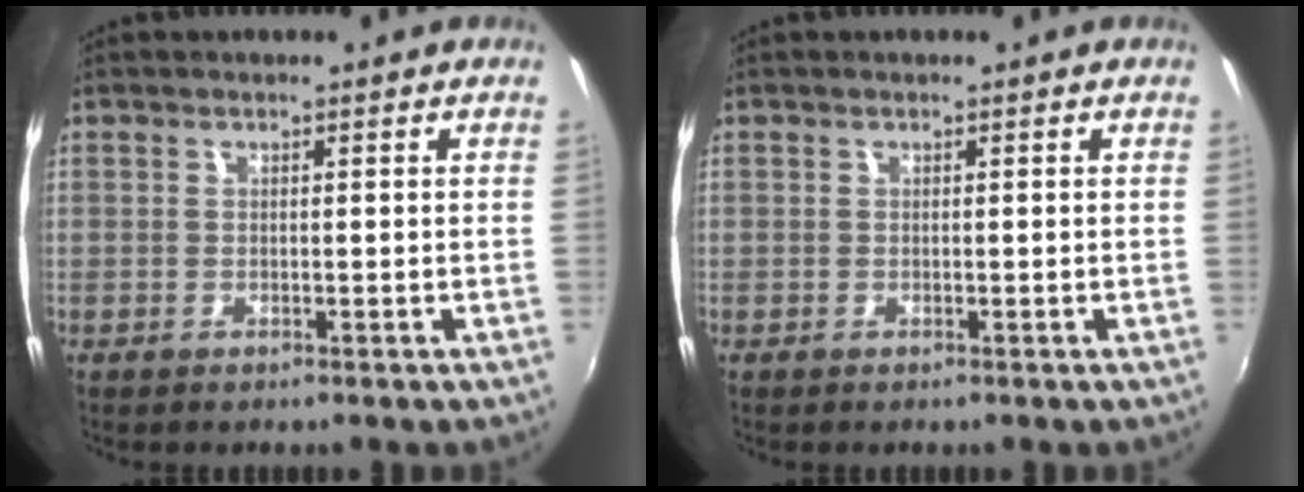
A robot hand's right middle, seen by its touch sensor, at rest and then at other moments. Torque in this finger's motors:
{"motor_torque": [0.00, 0.00, 0.00, -0.01]}